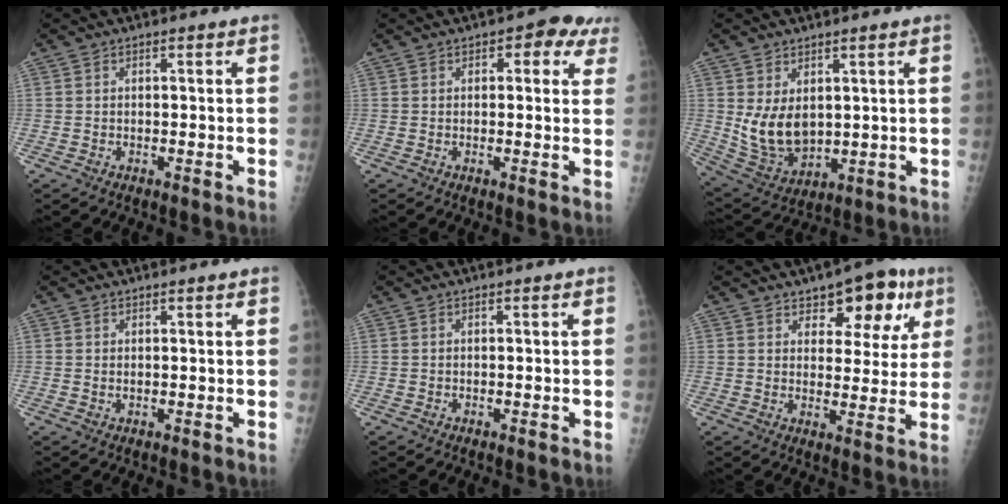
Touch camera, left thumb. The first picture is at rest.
{"total": 6.0, "force": [3.0, 3.3, 4.0], "torque": [-0.006, -0.003, 0.025]}
{"total": 9.5, "force": [2.0, 6.3, 6.8], "torque": [-0.105, -0.026, 0.063]}
{"total": 0.9, "force": [0.6, 0.3, 0.6], "torque": [-0.010, -0.003, 0.011]}
{"total": 0.0}
{"total": 10.6, "force": [5.8, 5.9, 6.7], "torque": [-0.040, -0.021, 0.076]}